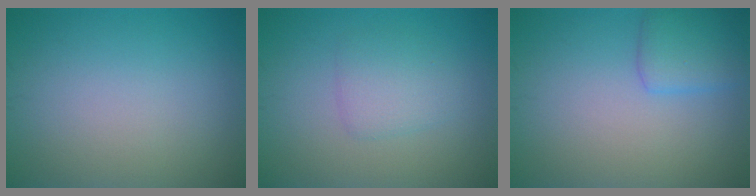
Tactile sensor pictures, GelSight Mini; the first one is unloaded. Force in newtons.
{"total": 2.3, "press": 2.3, "slide": 0.1}
{"total": 2.7, "press": 2.7, "slide": 0.0}